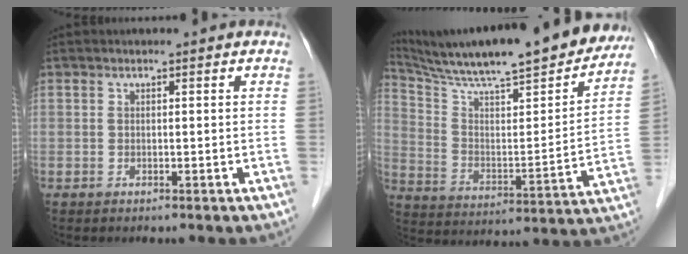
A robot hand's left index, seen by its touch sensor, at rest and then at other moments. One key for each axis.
{"total": 27.0, "fx": 23.6, "fy": 2.8, "fz": 12.7, "tx": -0.216, "ty": -0.036, "tz": 0.342}